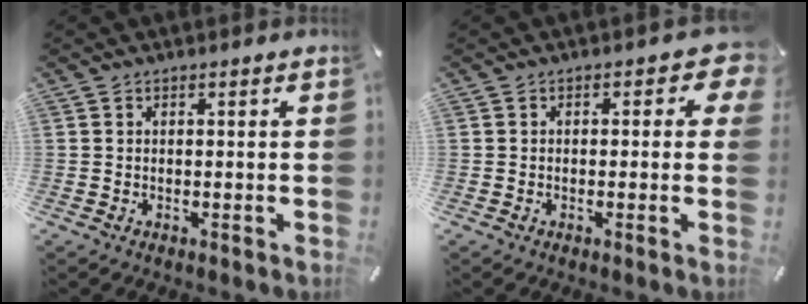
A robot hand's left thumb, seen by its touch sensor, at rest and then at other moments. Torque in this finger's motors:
{"motor_torque": [0.52, 0.06, 0.31, 0.12, 0.04]}